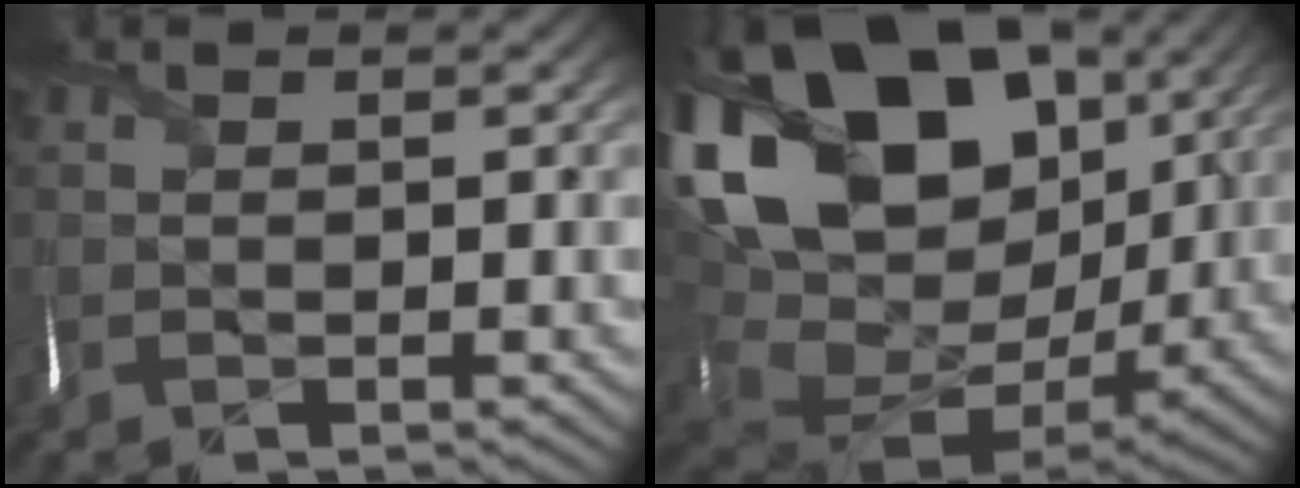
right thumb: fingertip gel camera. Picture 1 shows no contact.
{"total": 23.0, "force": [6.9, 15.8, 15.1], "torque": [-0.336, 0.013, 0.149]}